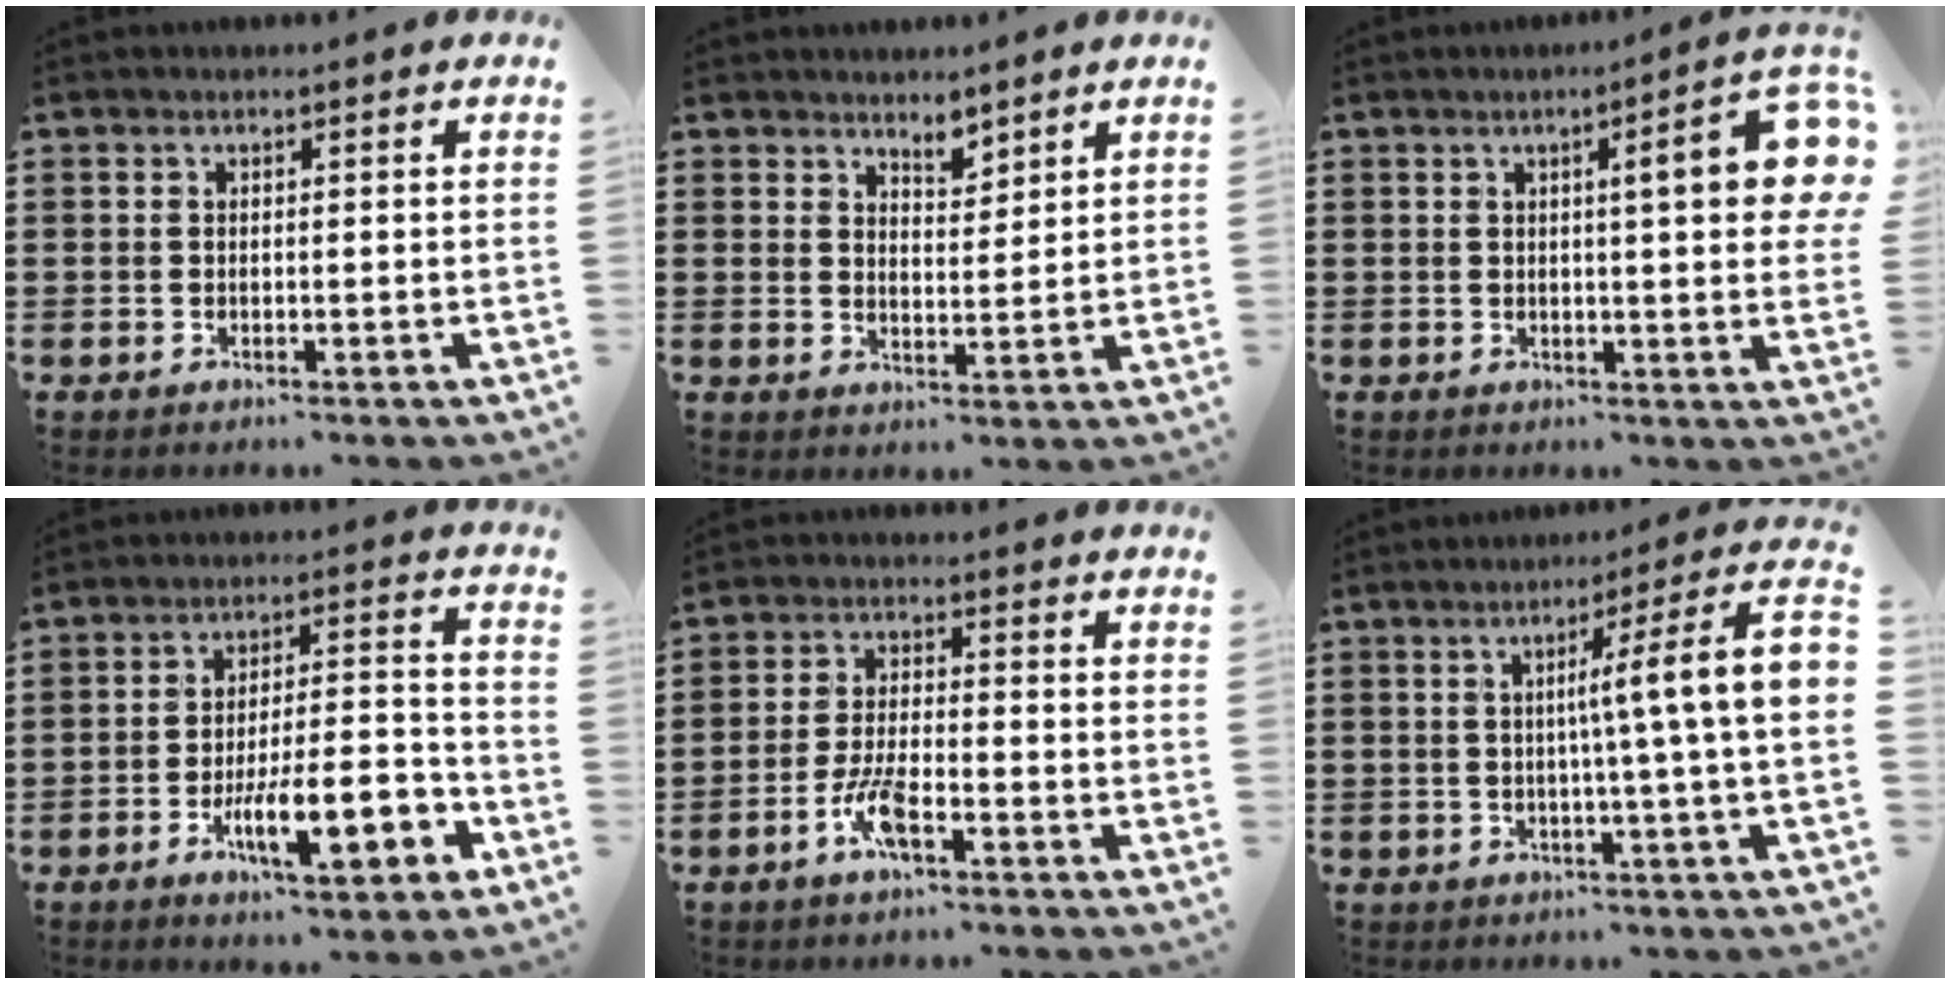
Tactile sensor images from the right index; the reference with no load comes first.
{"total": 3.1, "force": [2.9, 1.0, 0.3], "torque": [-0.006, -0.004, 0.053]}
{"total": 8.4, "force": [2.2, 1.3, 8.0], "torque": [-0.119, -0.007, 0.030]}
{"total": 12.0, "force": [-5.2, 3.6, 10.2], "torque": [-0.157, 0.004, -0.088]}
{"total": 5.4, "force": [-3.0, 1.4, 4.3], "torque": [-0.105, -0.005, -0.061]}
{"total": 7.8, "force": [0.2, -1.0, 7.7], "torque": [-0.125, -0.017, -0.007]}